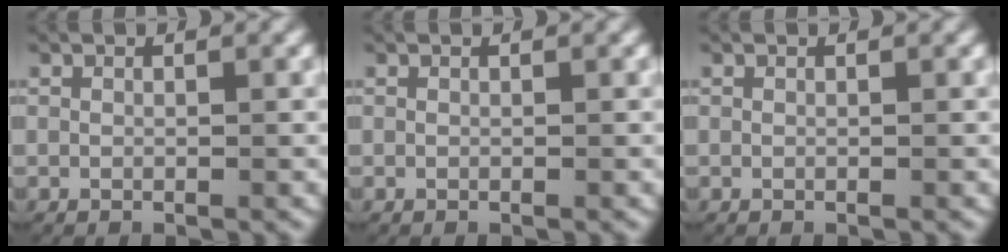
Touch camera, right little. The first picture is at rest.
{"total": 0.0}
{"total": 0.0}